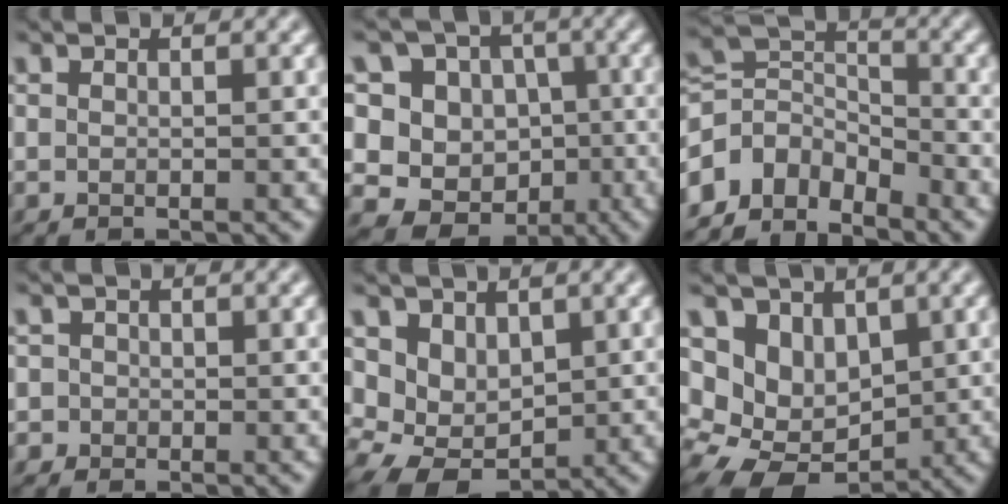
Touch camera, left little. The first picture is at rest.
{"total": 14.6, "force": [1.2, 13.6, 5.0], "torque": [-0.139, 0.045, 0.005]}
{"total": 5.5, "force": [-4.3, 2.9, 1.9], "torque": [-0.029, 0.005, -0.093]}
{"total": 2.1, "force": [0.0, 2.0, 0.3], "torque": [0.013, 0.013, -0.008]}
{"total": 3.8, "force": [0.1, 3.2, 2.1], "torque": [-0.038, -0.010, 0.007]}
{"total": 5.8, "force": [-0.3, 4.8, 3.3], "torque": [-0.046, -0.019, -0.001]}